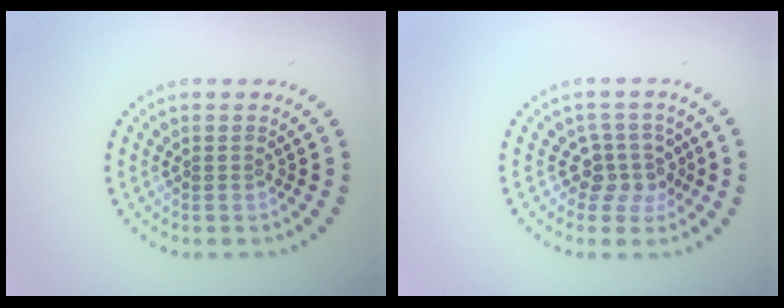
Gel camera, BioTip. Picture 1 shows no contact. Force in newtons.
{"total": 2.7, "press": 2.2, "slide": 1.6}